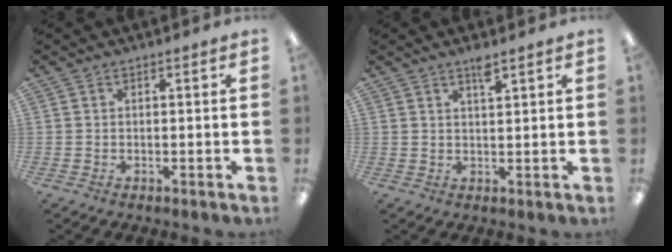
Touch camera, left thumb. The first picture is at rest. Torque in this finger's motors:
{"motor_torque": [0.39, -0.13, 0.13, -0.08, 0.00]}